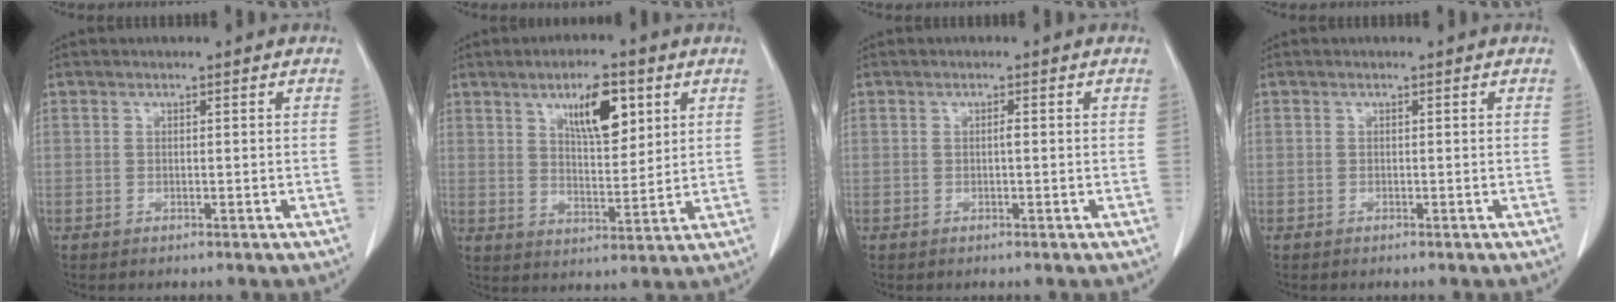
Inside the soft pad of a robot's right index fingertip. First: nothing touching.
{"total": 8.8, "force": [4.2, 2.8, 7.2], "torque": [-0.122, 0.001, 0.074]}
{"total": 0.6, "force": [-0.1, 0.1, 0.6], "torque": [-0.011, 0.001, -0.001]}
{"total": 0.0}